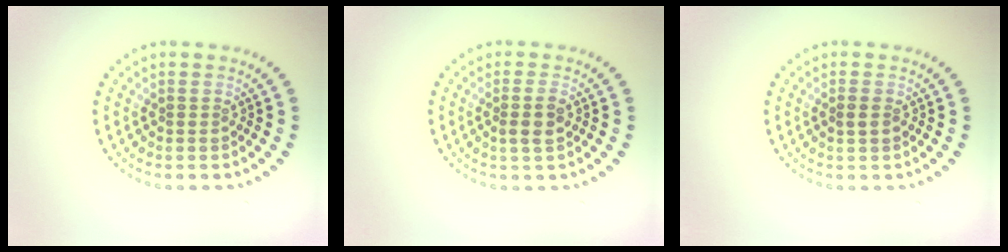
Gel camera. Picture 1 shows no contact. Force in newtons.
{"total": 1.8, "press": 1.7, "slide": 0.6}
{"total": 1.2, "press": 1.2, "slide": 0.2}